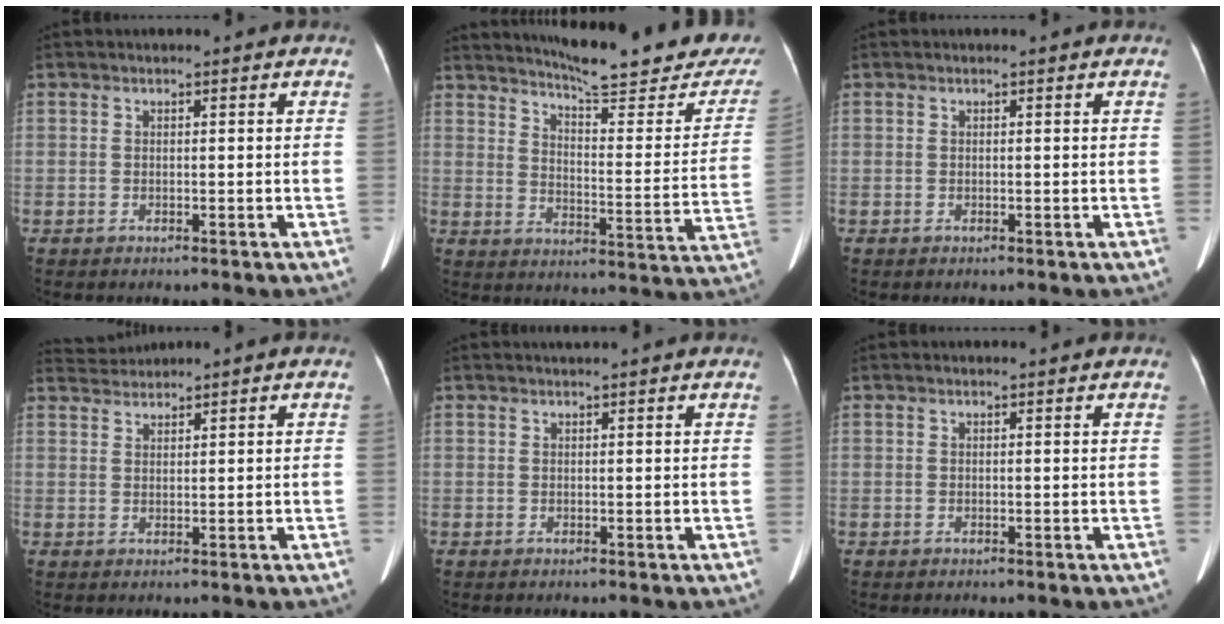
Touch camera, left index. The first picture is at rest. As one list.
[{"total": 23.8, "force": [21.0, 2.6, 10.9], "torque": [-0.153, -0.068, 0.255]}, {"total": 0.0}, {"total": 2.2, "force": [2.2, -0.3, -0.3], "torque": [-0.005, 0.018, 0.055]}, {"total": 1.5, "force": [1.3, -0.3, 0.6], "torque": [-0.011, 0.012, 0.025]}, {"total": 0.0}]